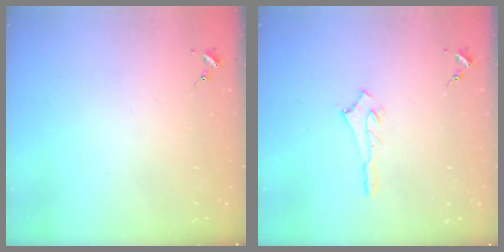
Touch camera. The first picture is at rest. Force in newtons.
{"total": 2.6, "press": 2.6, "slide": 0.4}